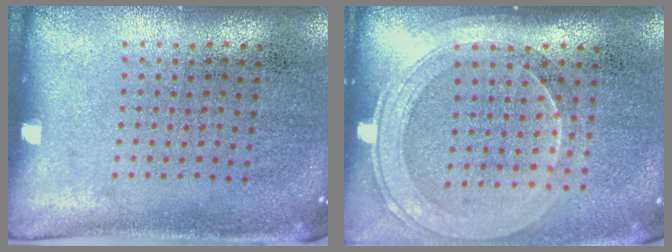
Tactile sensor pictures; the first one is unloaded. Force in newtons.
{"total": 1.8, "press": 1.6, "slide": 0.8}